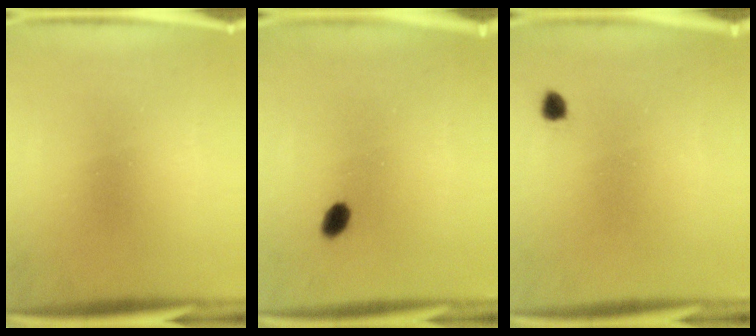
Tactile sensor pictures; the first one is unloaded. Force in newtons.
{"total": 2.4}
{"total": 1.3}